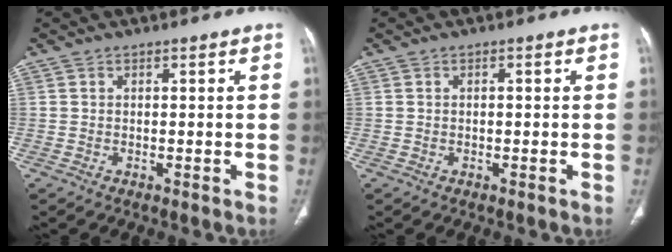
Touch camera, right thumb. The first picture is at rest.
{"total": 0.6, "force": [0.0, 0.3, 0.6], "torque": [-0.010, 0.002, 0.001]}